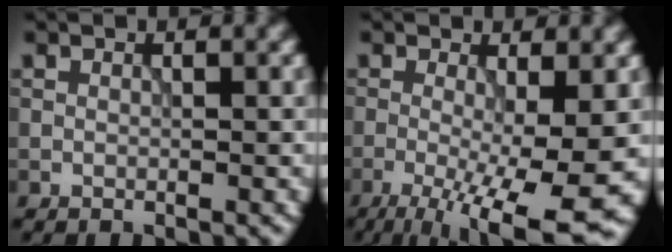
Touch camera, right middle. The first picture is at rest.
{"total": 10.3, "force": [-3.3, 2.7, 9.4], "torque": [-0.146, -0.012, -0.046]}